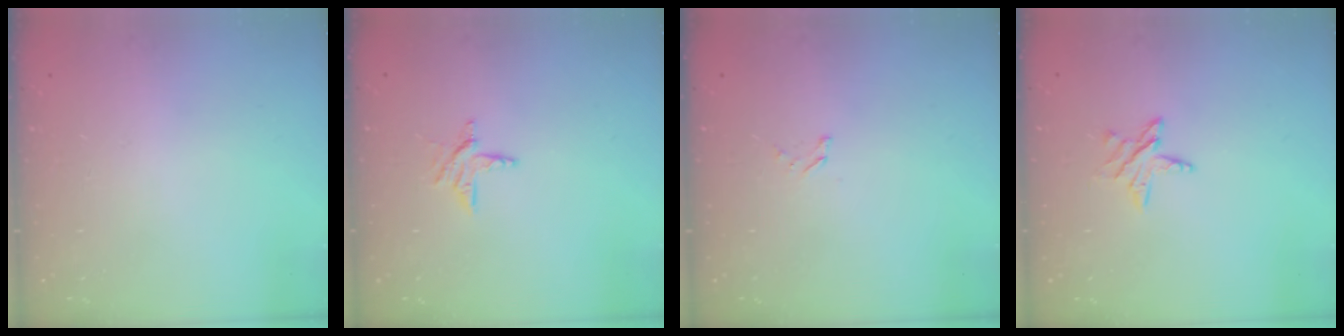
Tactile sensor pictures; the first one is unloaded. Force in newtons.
{"total": 6.0, "press": 6.0, "slide": 0.4}
{"total": 1.3, "press": 1.2, "slide": 0.1}
{"total": 5.9, "press": 5.9, "slide": 0.6}